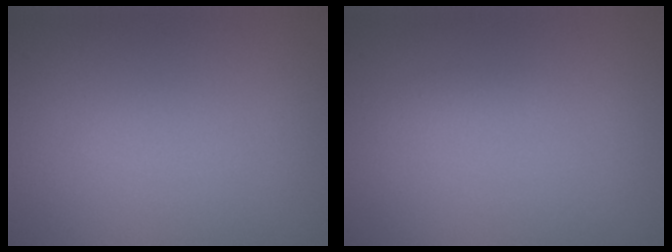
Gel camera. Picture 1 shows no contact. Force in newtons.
{"total": 0.6, "press": 0.6, "slide": 0.0}